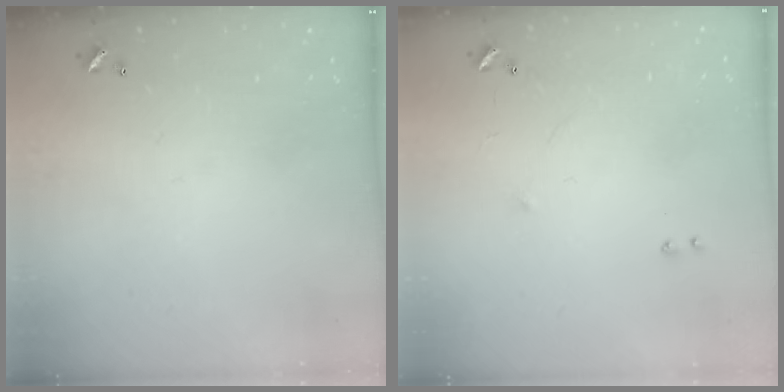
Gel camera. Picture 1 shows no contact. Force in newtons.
{"total": 6.1, "press": 6.0, "slide": 0.8}